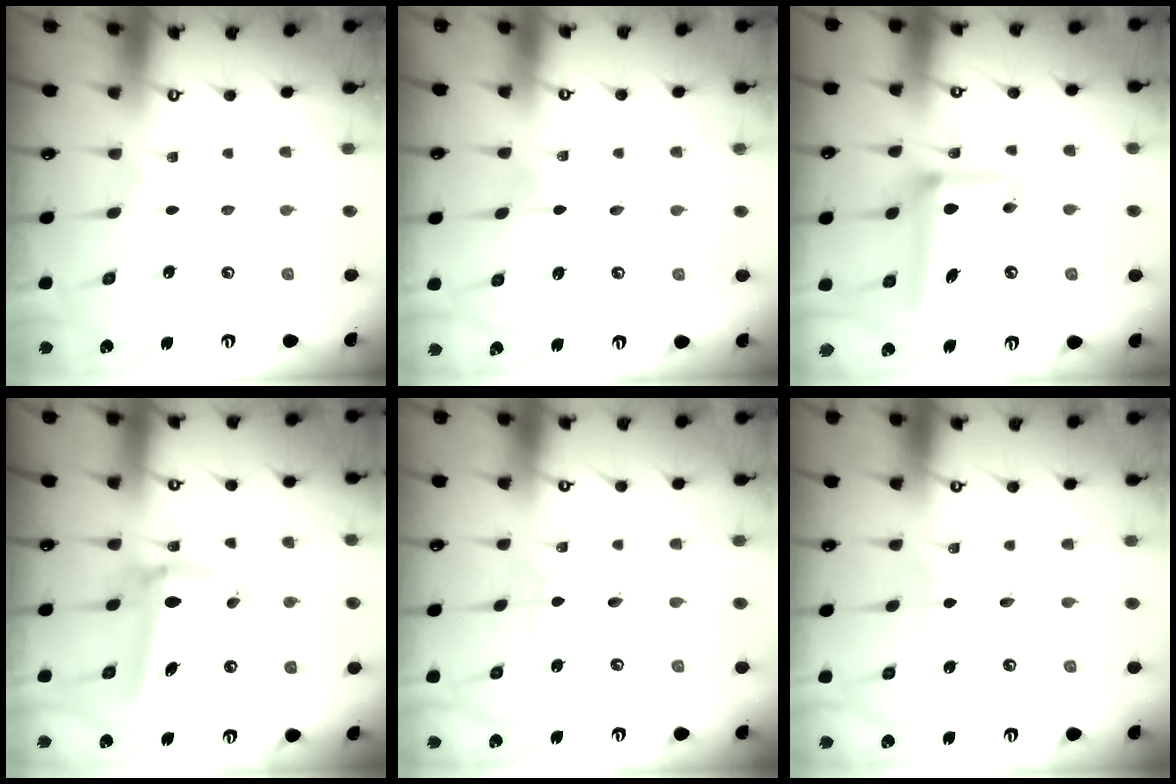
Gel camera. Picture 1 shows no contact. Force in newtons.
{"total": 3.0, "press": 3.0, "slide": 0.2}
{"total": 14.8, "press": 14.6, "slide": 2.3}
{"total": 9.4, "press": 8.7, "slide": 3.4}
{"total": 1.6, "press": 1.6, "slide": 0.2}
{"total": 2.7, "press": 2.7, "slide": 0.1}